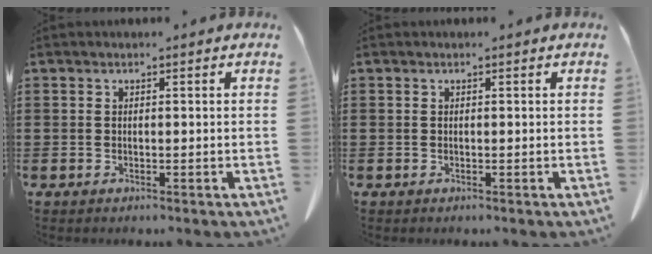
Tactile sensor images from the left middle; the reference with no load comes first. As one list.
[{"total": 0.0}]